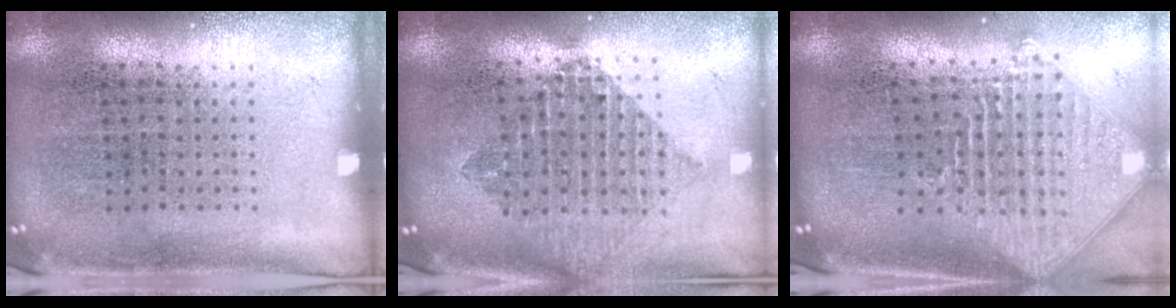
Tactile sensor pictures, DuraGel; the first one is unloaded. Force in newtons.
{"total": 2.1, "press": 1.7, "slide": 1.2}
{"total": 2.3, "press": 1.8, "slide": 1.5}